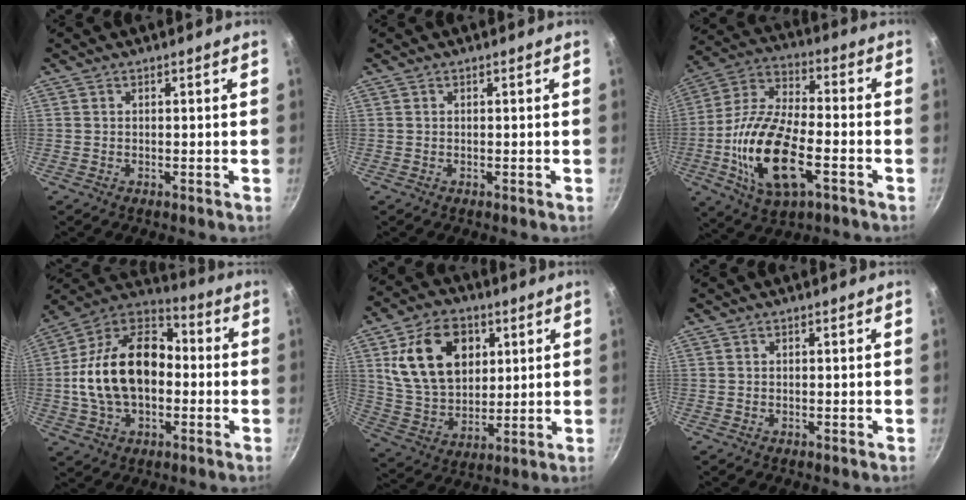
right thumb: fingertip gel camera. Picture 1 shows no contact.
{"total": 0.0}
{"total": 19.6, "force": [-5.6, 9.0, 16.5], "torque": [-0.319, 0.021, -0.113]}
{"total": 20.9, "force": [-1.3, 13.7, 15.8], "torque": [-0.260, 0.049, -0.036]}
{"total": 17.6, "force": [5.6, 12.2, 11.4], "torque": [-0.173, -0.012, 0.109]}
{"total": 0.0}